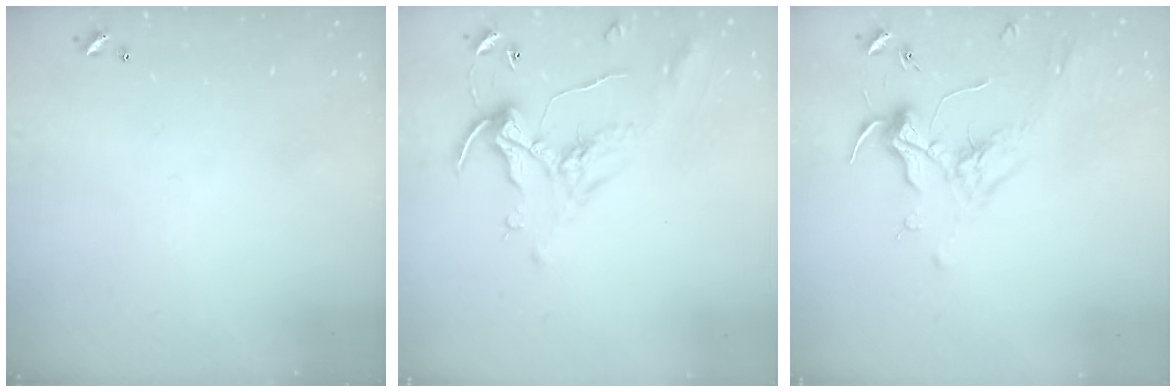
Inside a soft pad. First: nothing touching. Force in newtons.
{"total": 1.1, "press": 0.8, "slide": 0.9}
{"total": 2.0, "press": 1.9, "slide": 0.6}